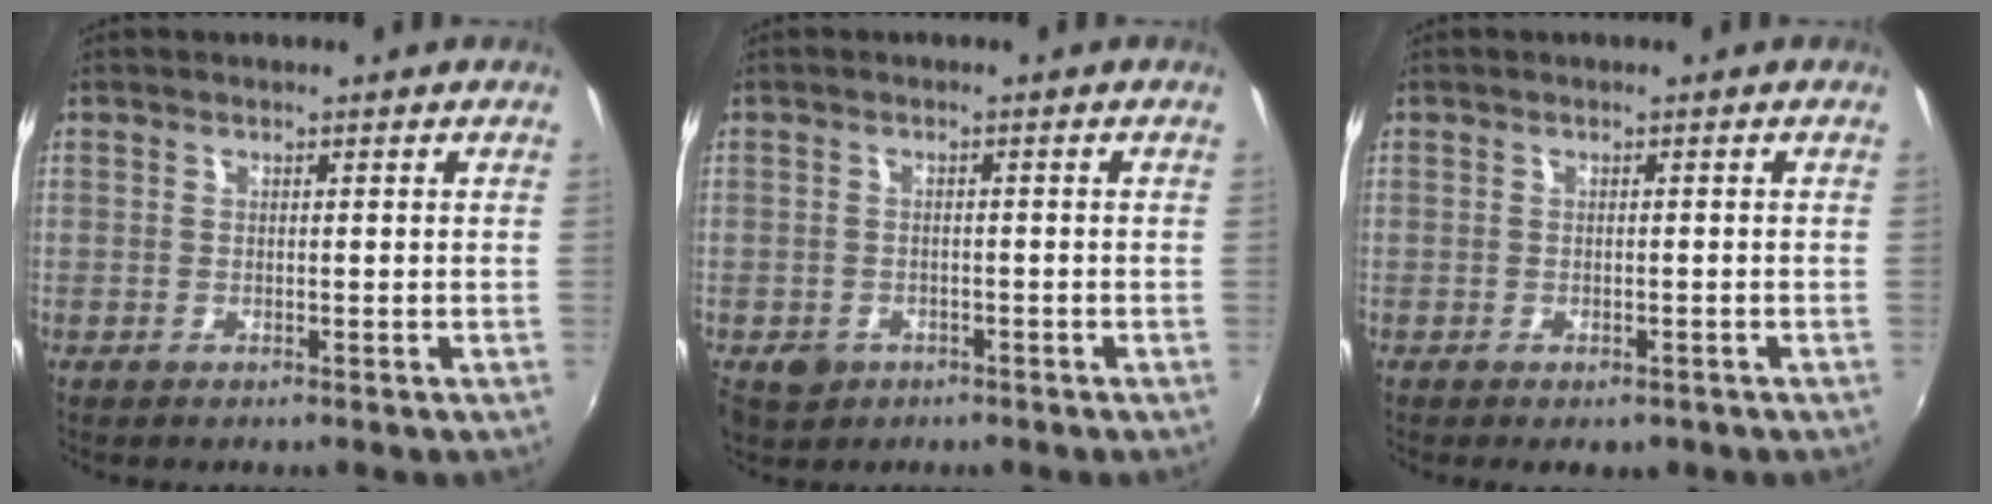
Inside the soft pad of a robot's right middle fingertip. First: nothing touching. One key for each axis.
{"total": 4.1, "fx": -2.1, "fy": 3.2, "fz": 1.4, "tx": -0.038, "ty": -0.003, "tz": -0.030}
{"total": 2.6, "fx": -1.7, "fy": 1.5, "fz": 1.3, "tx": -0.026, "ty": -0.011, "tz": -0.021}